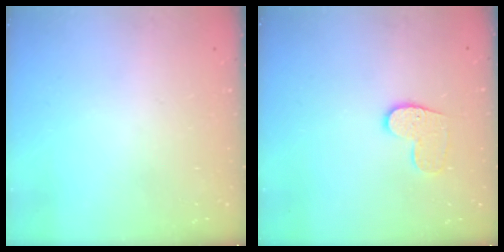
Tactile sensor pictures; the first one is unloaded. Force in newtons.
{"total": 8.2, "press": 8.2, "slide": 0.2}